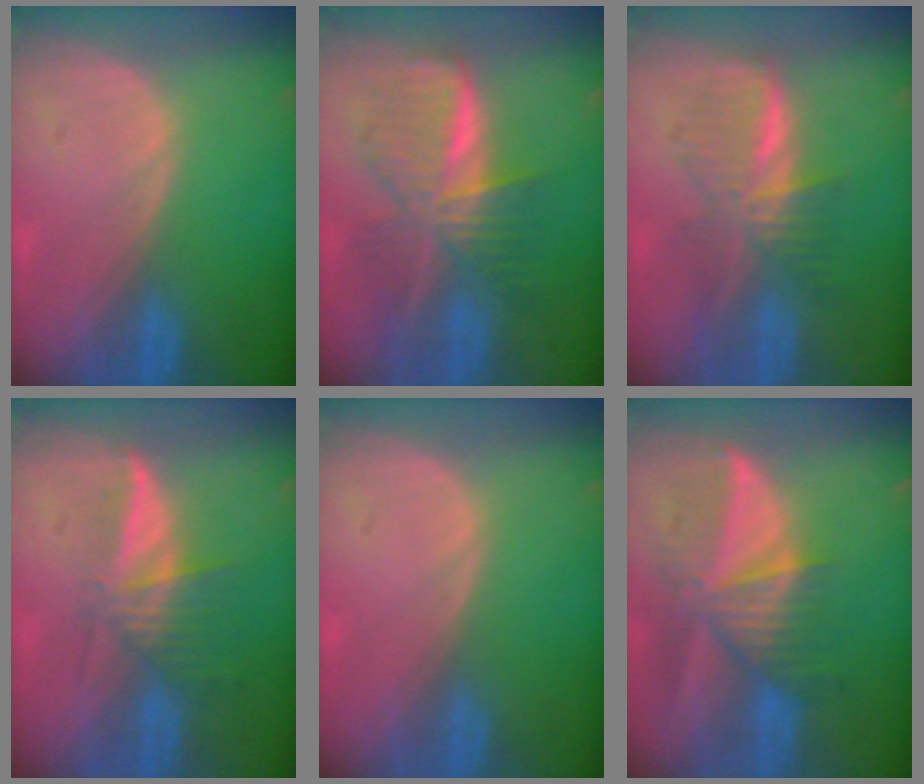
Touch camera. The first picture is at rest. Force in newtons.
{"total": 9.4, "press": 9.4, "slide": 0.5}
{"total": 6.6, "press": 6.6, "slide": 0.0}
{"total": 6.2, "press": 5.5, "slide": 2.8}
{"total": 0.0}
{"total": 9.8, "press": 8.6, "slide": 4.7}